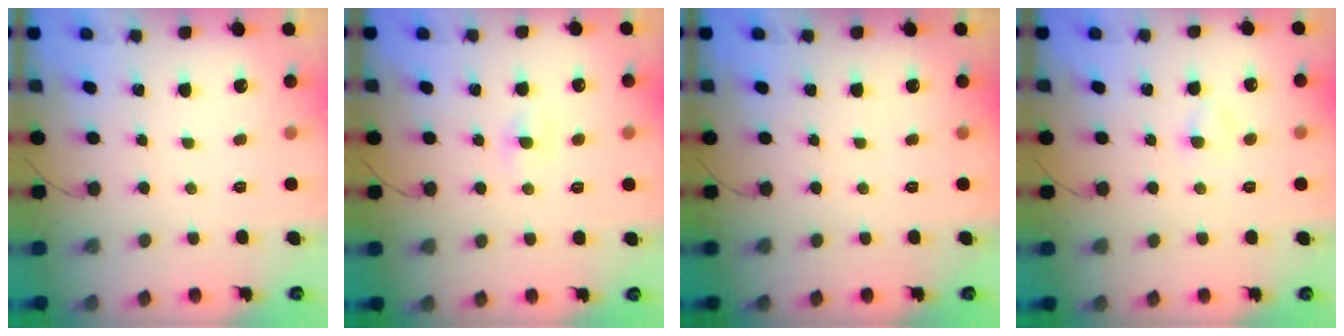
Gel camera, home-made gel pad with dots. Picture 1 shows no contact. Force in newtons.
{"total": 2.1, "press": 1.9, "slide": 0.7}
{"total": 0.0}
{"total": 2.1, "press": 1.8, "slide": 1.1}